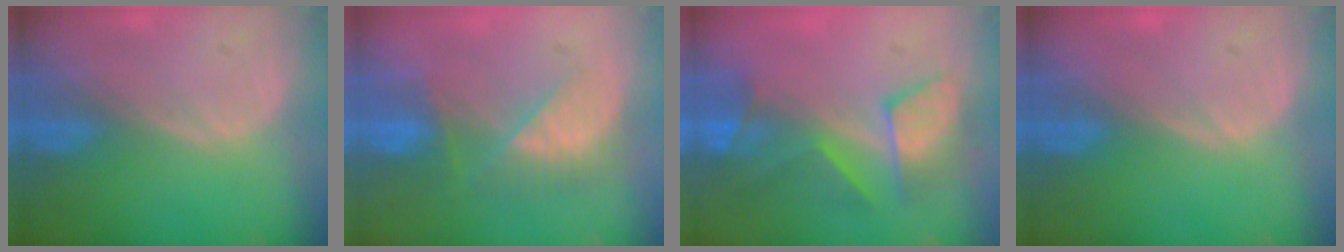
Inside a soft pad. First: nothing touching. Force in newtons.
{"total": 7.5, "press": 6.7, "slide": 3.4}
{"total": 8.2, "press": 7.9, "slide": 2.4}
{"total": 0.0}